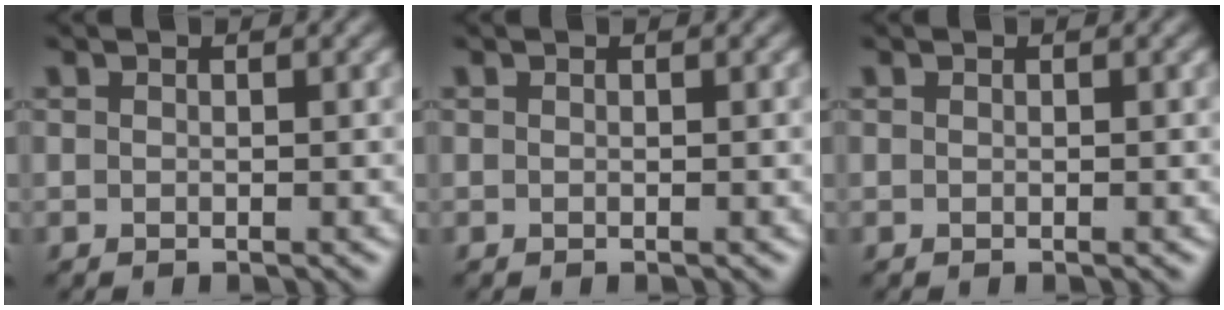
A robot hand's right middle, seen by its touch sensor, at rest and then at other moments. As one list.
[{"total": 0.0}, {"total": 0.0}]